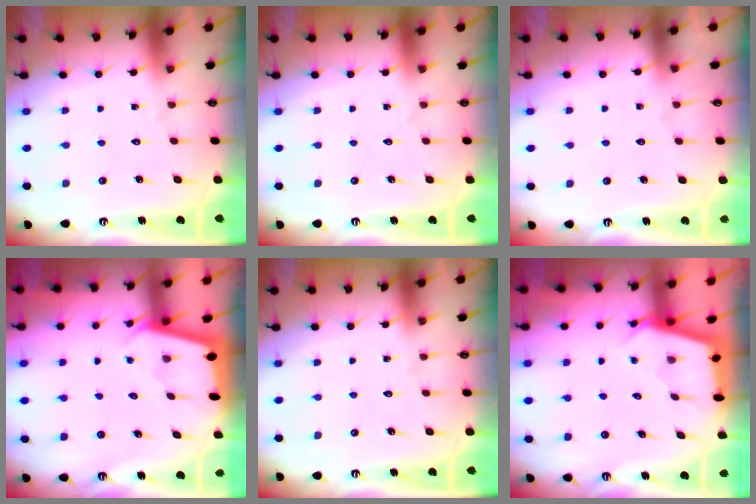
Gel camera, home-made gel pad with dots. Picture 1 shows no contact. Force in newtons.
{"total": 0.0}
{"total": 2.4, "press": 2.3, "slide": 0.4}
{"total": 2.2, "press": 2.2, "slide": 0.1}
{"total": 0.0}
{"total": 2.6, "press": 2.6, "slide": 0.5}